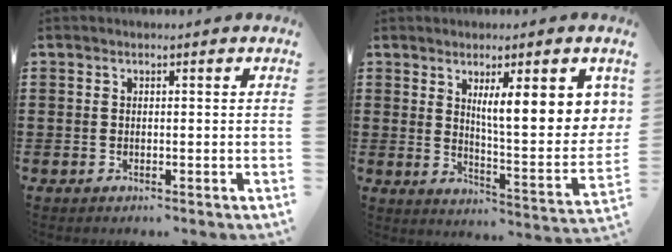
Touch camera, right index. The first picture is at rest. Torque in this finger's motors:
{"motor_torque": [1.41, 0.73, 0.51, 0.21]}